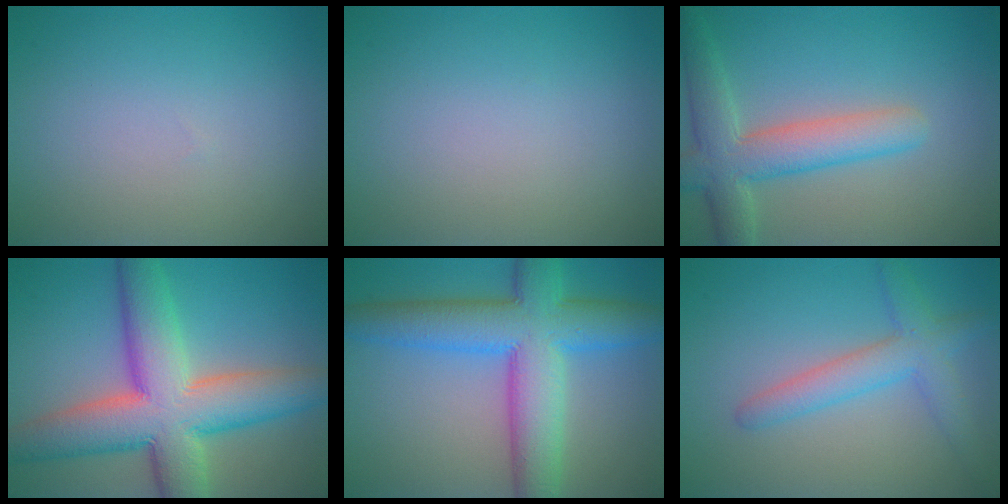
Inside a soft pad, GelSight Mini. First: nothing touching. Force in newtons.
{"total": 0.0}
{"total": 5.7, "press": 5.7, "slide": 0.2}
{"total": 11.6, "press": 11.6, "slide": 0.7}
{"total": 10.2, "press": 10.2, "slide": 0.1}
{"total": 3.9, "press": 3.8, "slide": 0.1}